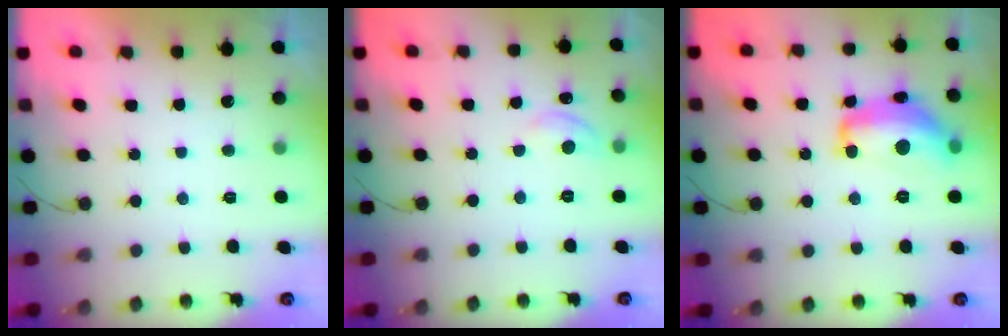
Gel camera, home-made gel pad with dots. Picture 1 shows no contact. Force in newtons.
{"total": 5.5, "press": 5.5, "slide": 0.7}
{"total": 15.3, "press": 15.3, "slide": 0.8}